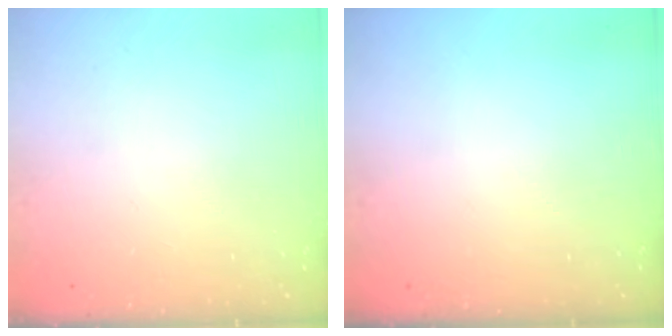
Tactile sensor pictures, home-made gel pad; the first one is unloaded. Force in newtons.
{"total": 0.0}